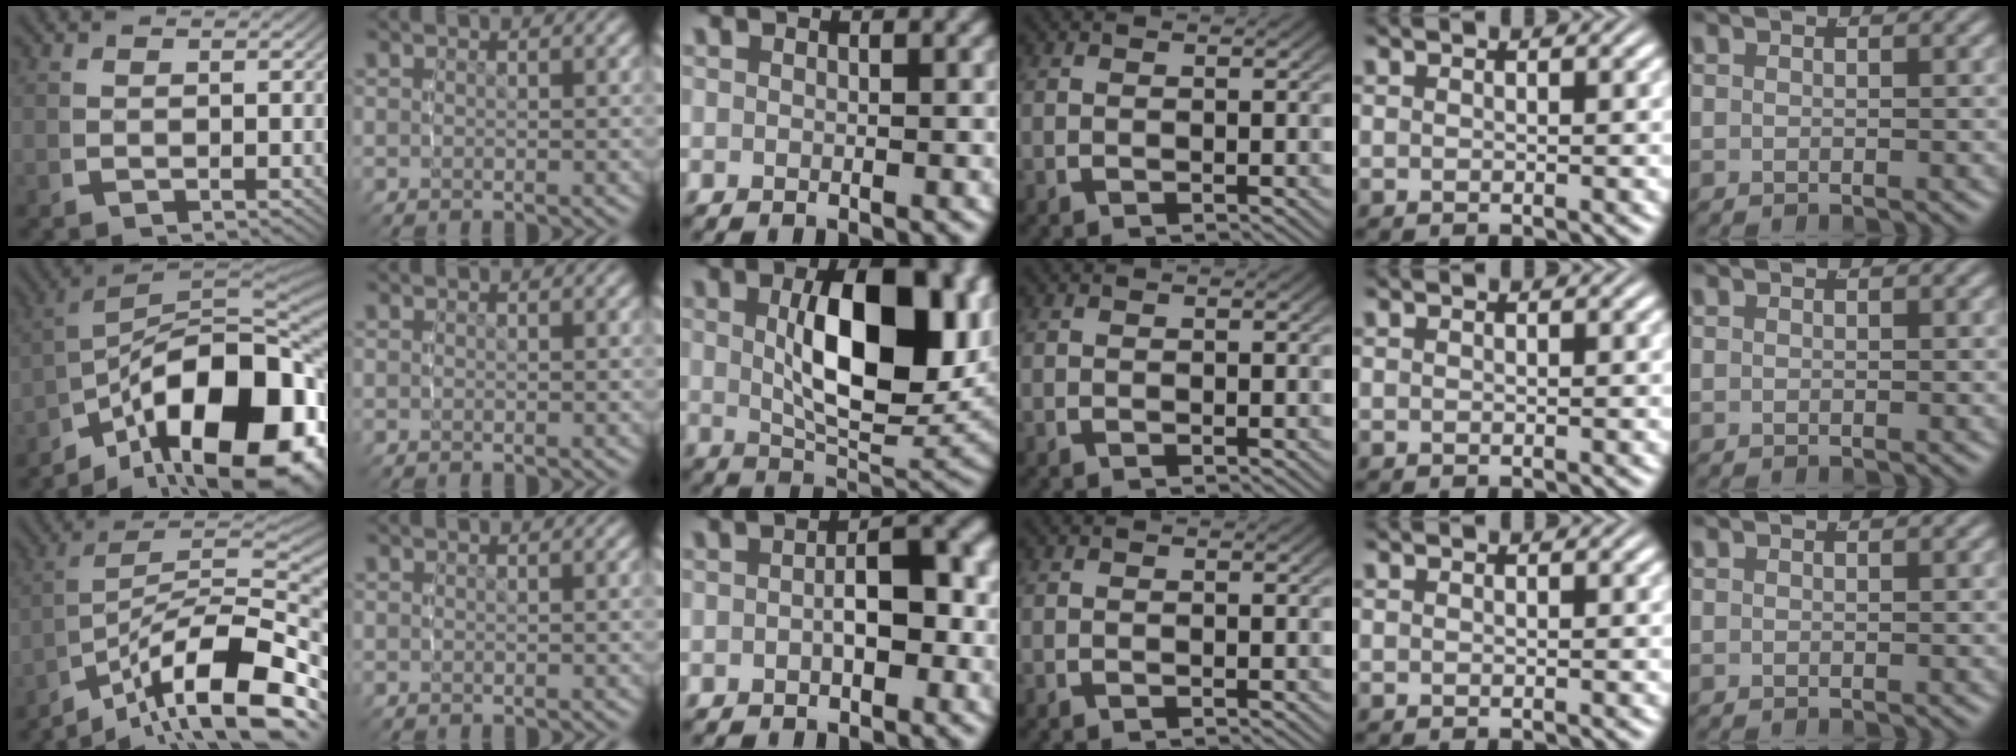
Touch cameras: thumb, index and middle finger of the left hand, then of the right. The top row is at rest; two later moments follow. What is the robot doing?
{"motion": "lift_and_place", "object": "glue stick"}